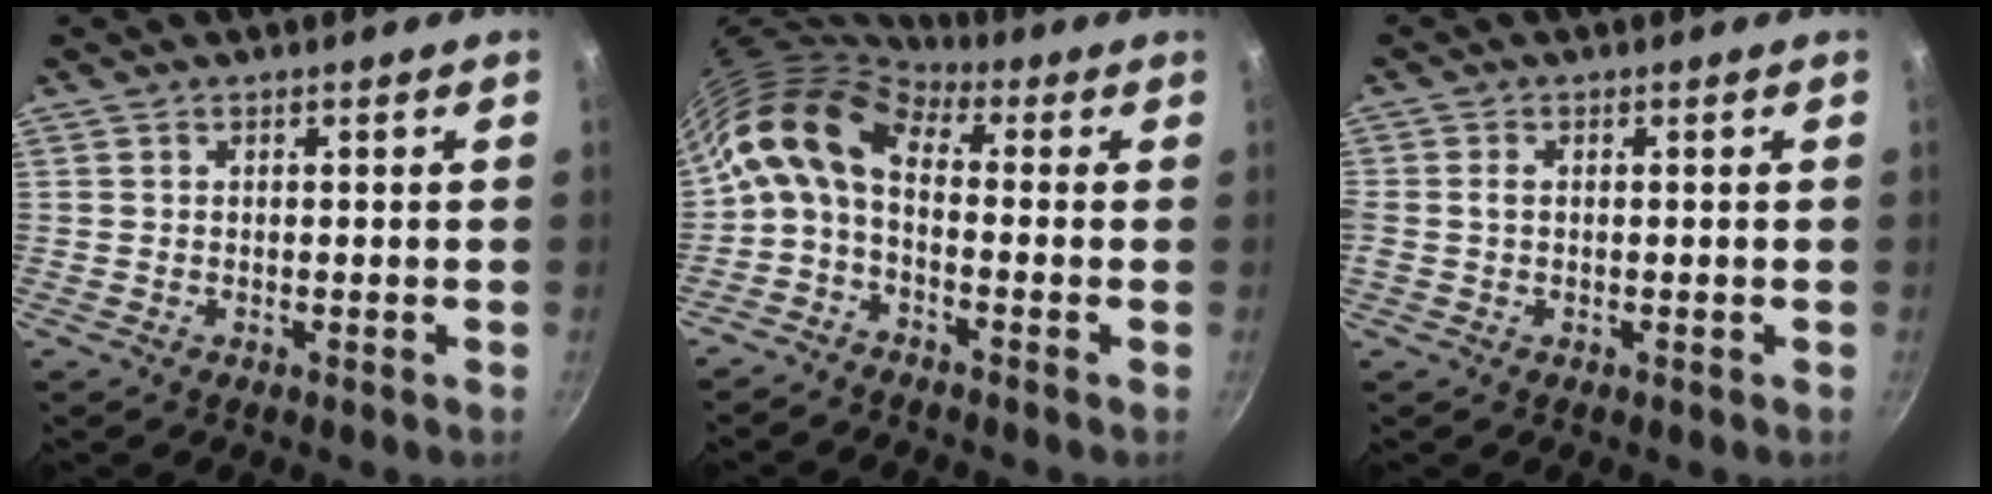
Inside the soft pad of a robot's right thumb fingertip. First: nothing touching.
{"total": 10.7, "force": [-0.5, 6.0, 8.8], "torque": [-0.163, 0.054, -0.029]}
{"total": 1.7, "force": [0.0, 1.2, 1.2], "torque": [-0.032, 0.003, -0.001]}